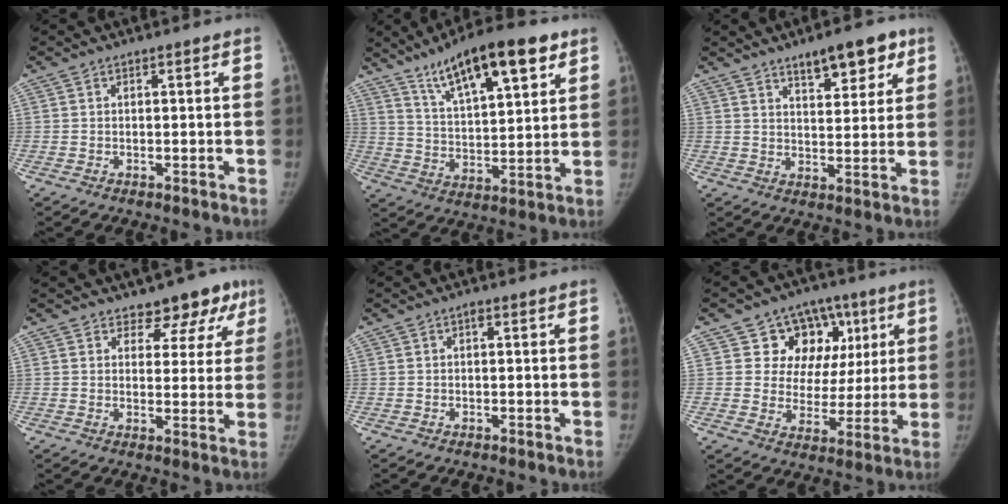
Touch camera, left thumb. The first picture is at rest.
{"total": 17.8, "force": [10.6, 5.5, 13.1], "torque": [-0.183, -0.037, 0.180]}
{"total": 9.9, "force": [6.3, 3.8, 6.7], "torque": [-0.066, -0.032, 0.094]}
{"total": 7.9, "force": [5.7, 4.7, 2.9], "torque": [0.008, -0.030, 0.062]}
{"total": 0.6, "force": [0.2, 0.3, 0.5], "torque": [-0.006, 0.003, 0.000]}
{"total": 14.1, "force": [5.5, 11.5, 5.8], "torque": [-0.026, -0.002, 0.085]}